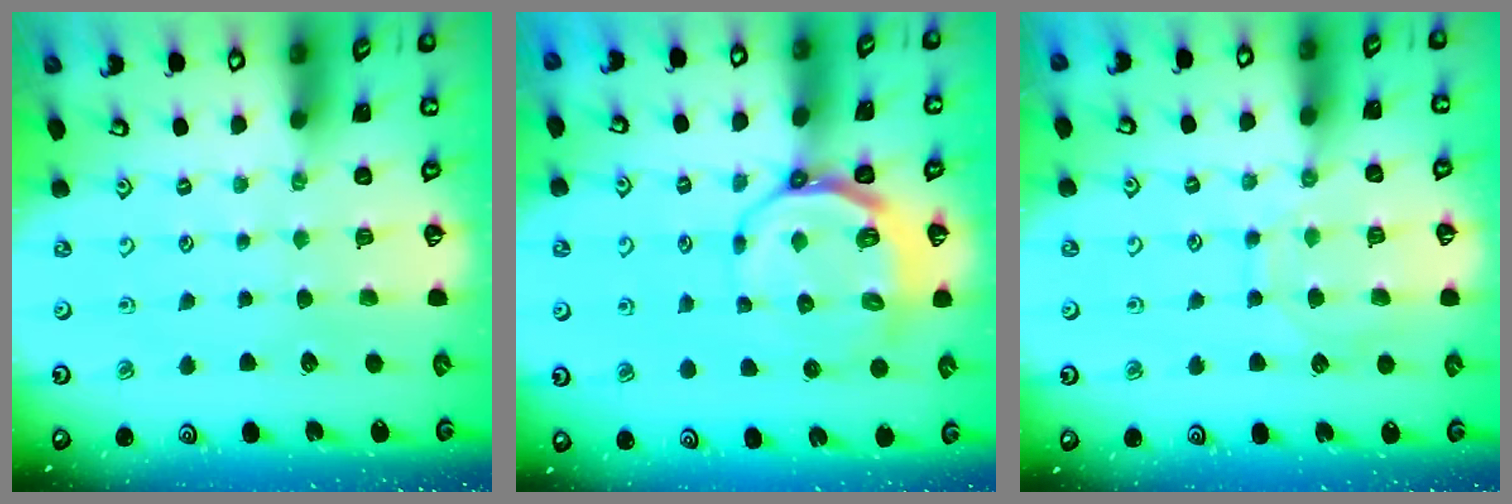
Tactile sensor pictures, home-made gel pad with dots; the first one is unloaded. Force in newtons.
{"total": 9.2, "press": 8.5, "slide": 3.5}
{"total": 9.7, "press": 9.7, "slide": 0.8}